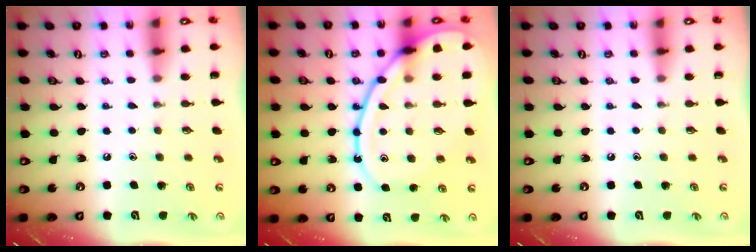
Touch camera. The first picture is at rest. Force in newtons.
{"total": 17.4, "press": 17.3, "slide": 1.7}
{"total": 0.0}